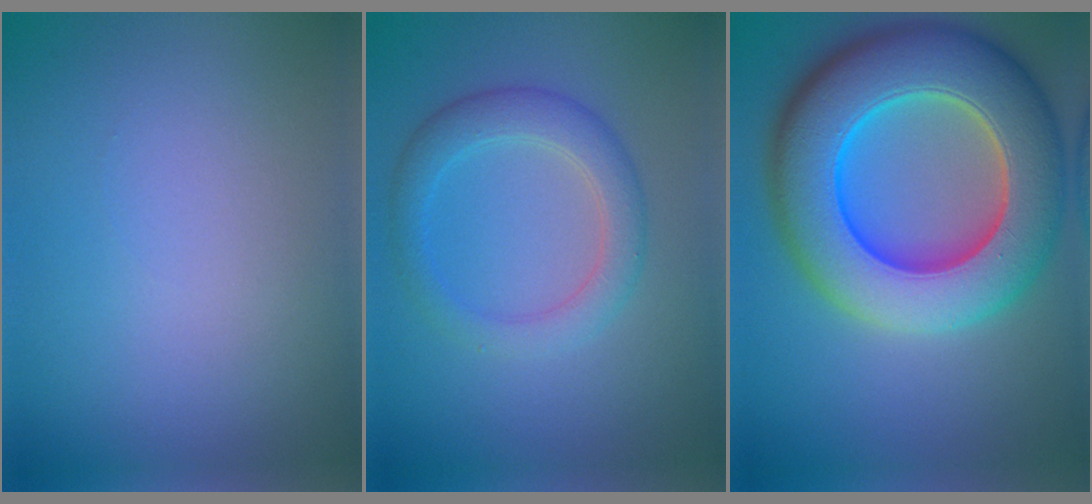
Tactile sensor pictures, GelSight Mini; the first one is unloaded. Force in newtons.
{"total": 3.4, "press": 3.4, "slide": 0.1}
{"total": 13.6, "press": 13.6, "slide": 0.7}